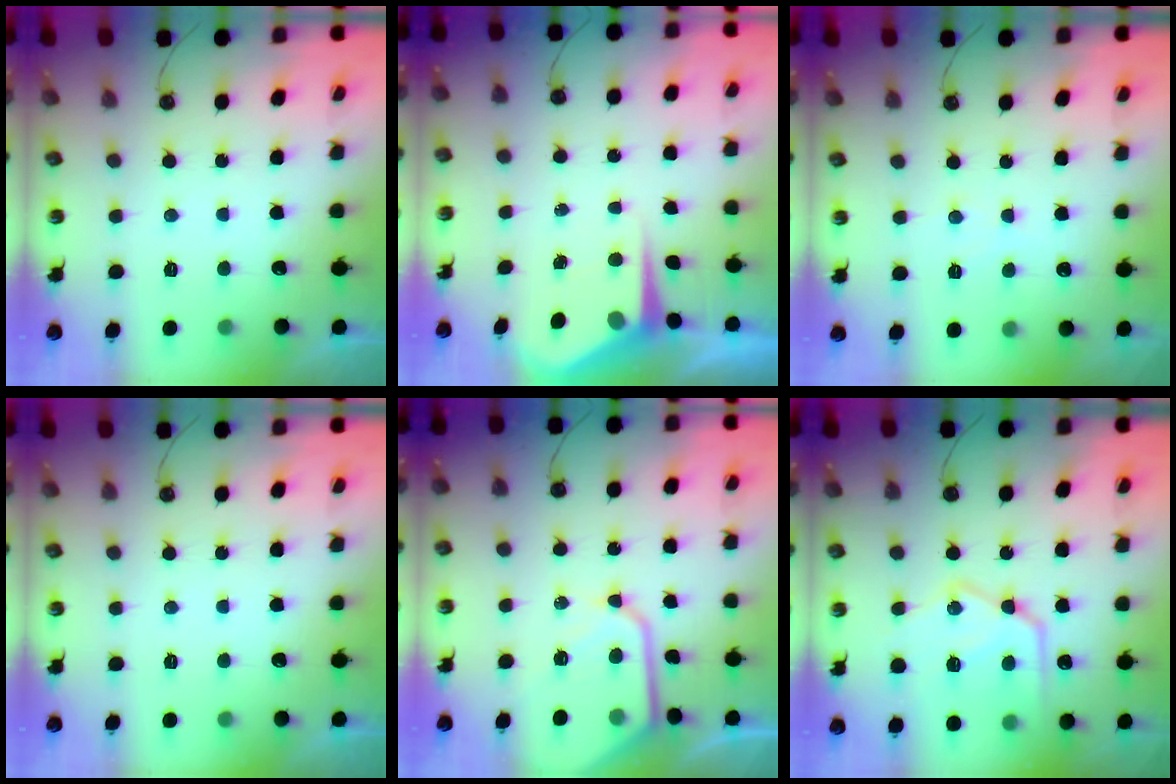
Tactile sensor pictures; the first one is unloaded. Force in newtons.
{"total": 6.6, "press": 6.6, "slide": 0.5}
{"total": 3.5, "press": 3.5, "slide": 0.6}
{"total": 0.0}
{"total": 12.7, "press": 12.6, "slide": 1.2}
{"total": 18.1, "press": 18.0, "slide": 1.8}